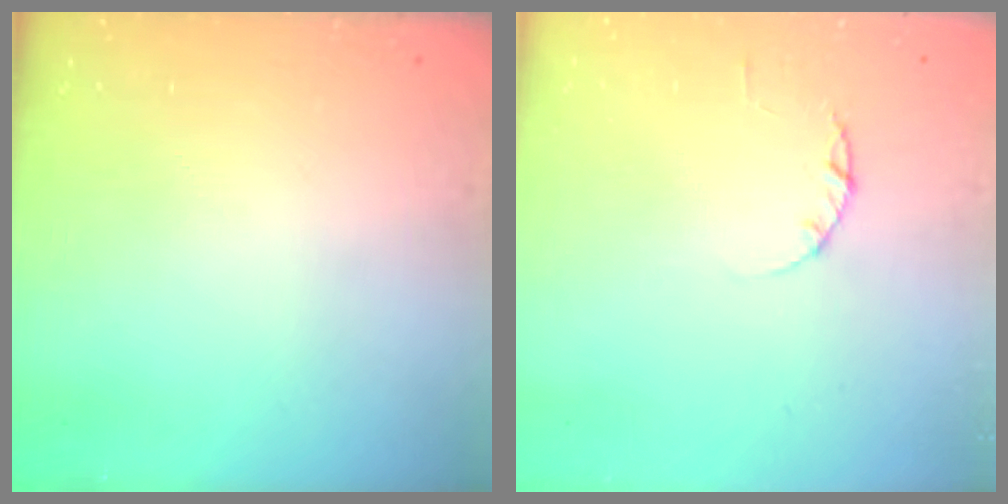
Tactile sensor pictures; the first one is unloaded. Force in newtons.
{"total": 1.7, "press": 1.7, "slide": 0.3}